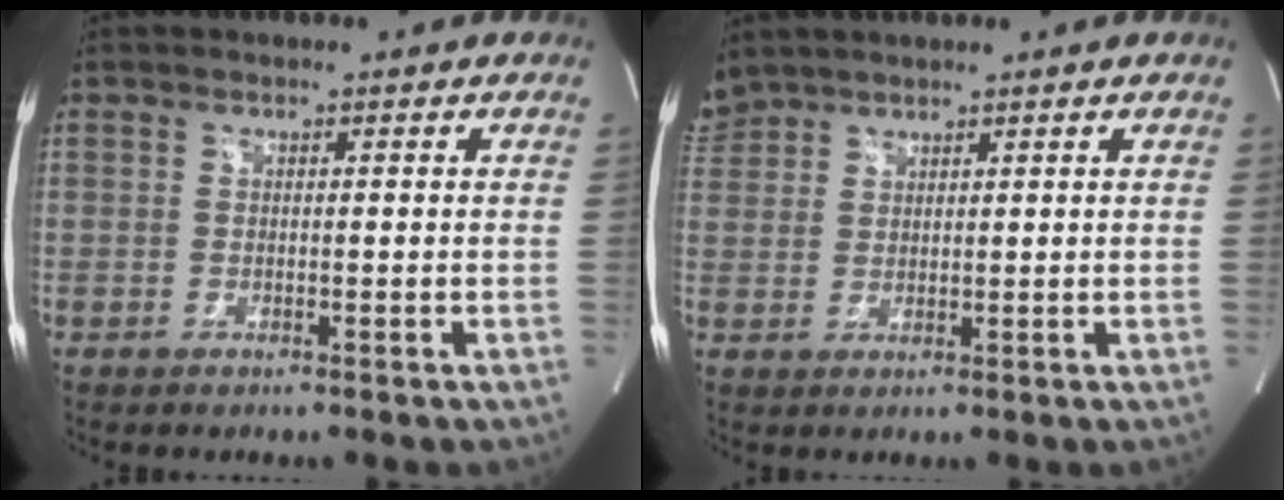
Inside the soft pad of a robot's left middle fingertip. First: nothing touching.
{"total": 3.4, "force": [3.3, 1.0, 0.1], "torque": [-0.009, 0.020, 0.070]}